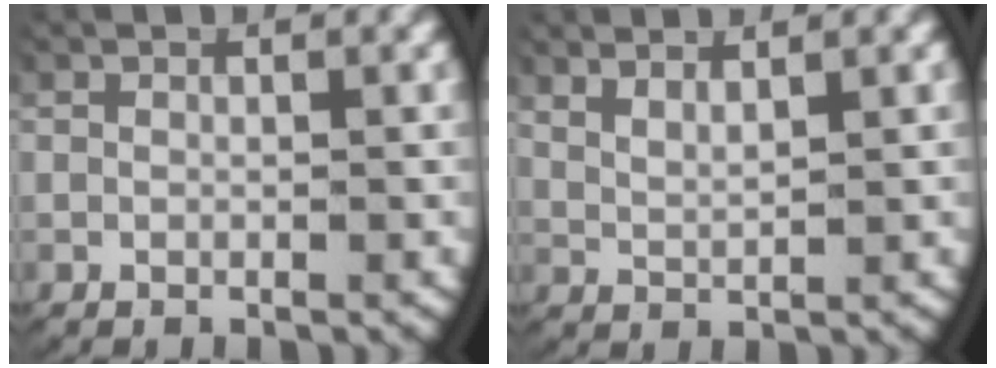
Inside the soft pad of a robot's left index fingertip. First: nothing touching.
{"total": 2.5, "force": [2.0, 0.9, 1.2], "torque": [-0.035, -0.004, 0.040]}